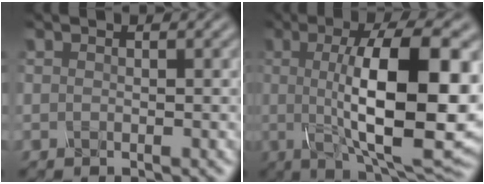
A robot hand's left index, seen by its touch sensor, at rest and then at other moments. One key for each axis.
{"total": 14.0, "fx": 0.3, "fy": 4.2, "fz": 13.4, "tx": -0.176, "ty": 0.000, "tz": 0.000}